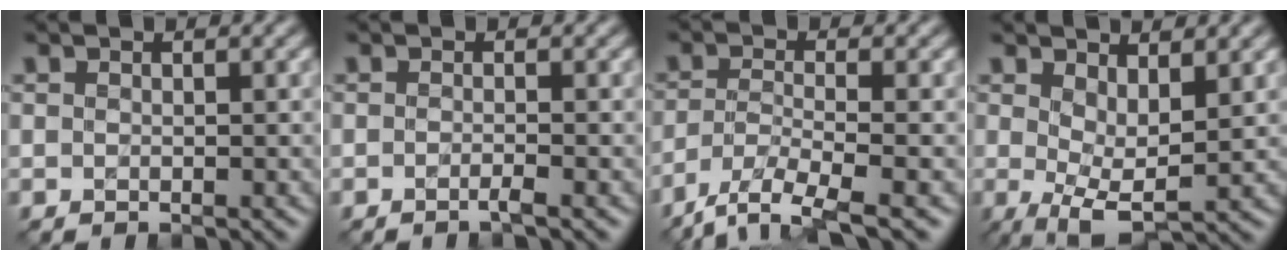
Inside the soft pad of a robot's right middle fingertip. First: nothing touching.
{"total": 1.0, "force": [-0.6, 0.0, 0.9], "torque": [-0.013, -0.003, -0.015]}
{"total": 5.8, "force": [-4.2, 1.2, 3.7], "torque": [-0.076, -0.012, -0.086]}
{"total": 4.9, "force": [0.8, 1.9, 4.4], "torque": [-0.086, -0.010, 0.017]}